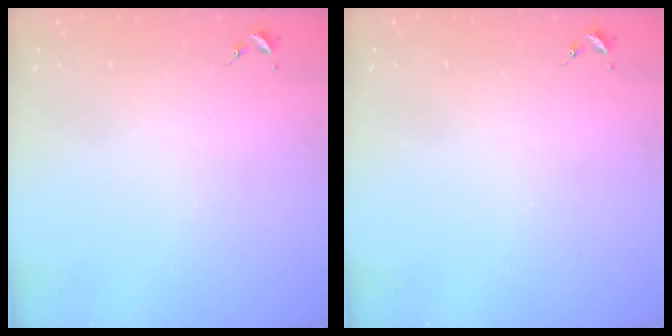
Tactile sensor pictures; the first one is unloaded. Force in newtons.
{"total": 0.0}